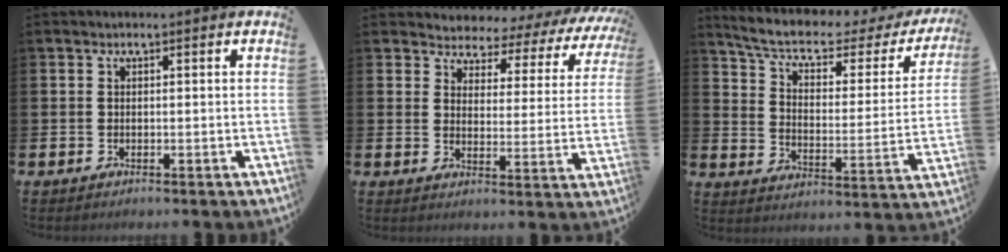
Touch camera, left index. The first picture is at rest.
{"total": 3.1, "force": [2.7, 1.5, 0.0], "torque": [-0.017, -0.036, 0.036]}
{"total": 6.7, "force": [5.3, 2.2, 3.5], "torque": [-0.100, -0.033, 0.086]}